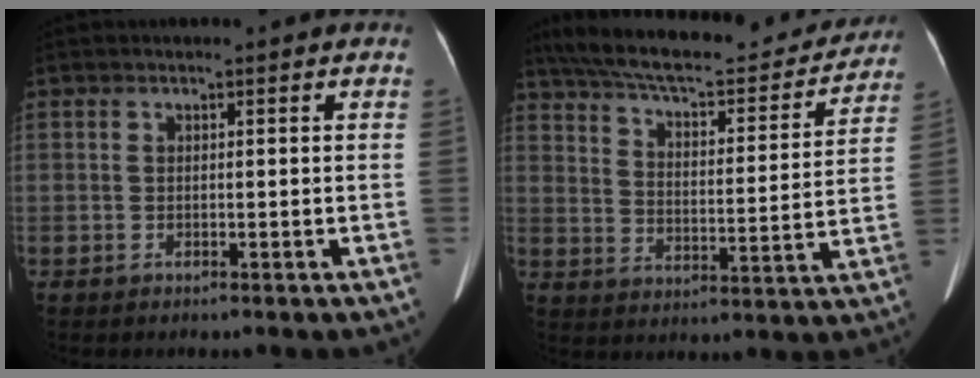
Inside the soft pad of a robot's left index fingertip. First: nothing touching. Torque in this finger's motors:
{"motor_torque": [0.28, -0.57, 0.05, 0.02]}